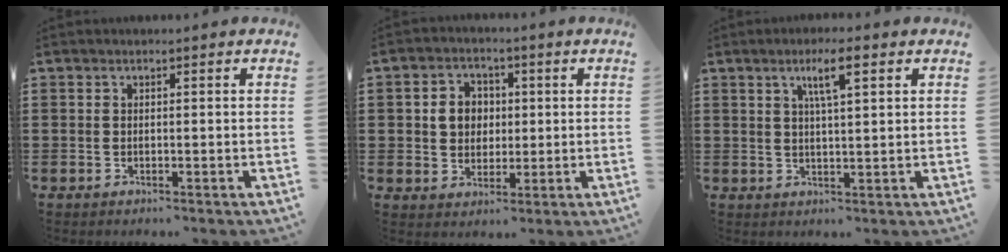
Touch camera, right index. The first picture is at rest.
{"total": 5.2, "force": [0.5, 4.6, 2.2], "torque": [-0.054, 0.013, 0.003]}
{"total": 4.9, "force": [2.3, 0.4, 4.3], "torque": [-0.082, 0.000, 0.035]}